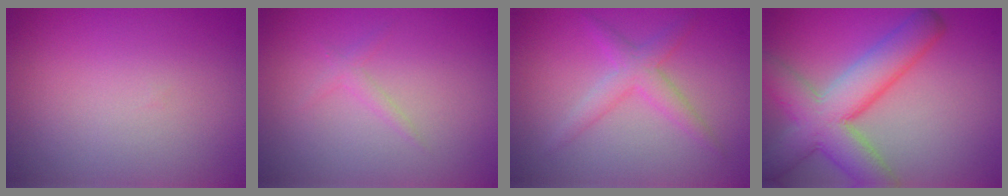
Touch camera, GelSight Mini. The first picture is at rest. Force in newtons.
{"total": 1.0, "press": 1.0, "slide": 0.0}
{"total": 2.6, "press": 2.6, "slide": 0.0}
{"total": 8.2, "press": 8.2, "slide": 0.4}